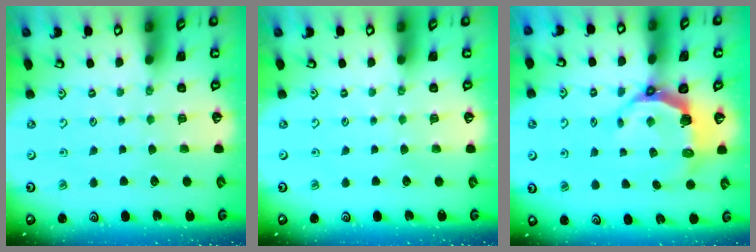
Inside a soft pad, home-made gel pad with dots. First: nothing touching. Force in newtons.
{"total": 0.0}
{"total": 8.1, "press": 6.4, "slide": 5.0}